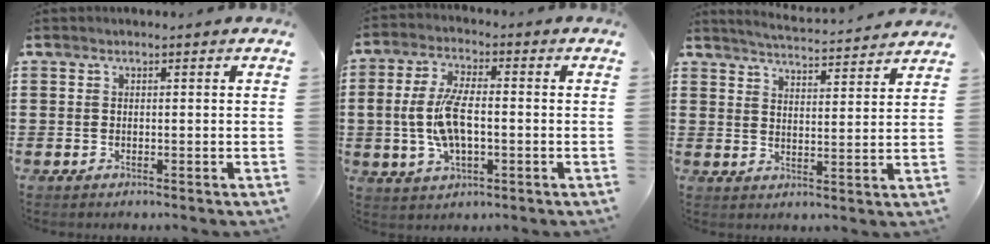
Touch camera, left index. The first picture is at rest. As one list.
[{"total": 9.1, "force": [-0.7, 4.2, 8.1], "torque": [-0.186, 0.000, -0.019]}, {"total": 3.8, "force": [3.7, -0.7, 0.5], "torque": [-0.026, -0.032, 0.060]}]